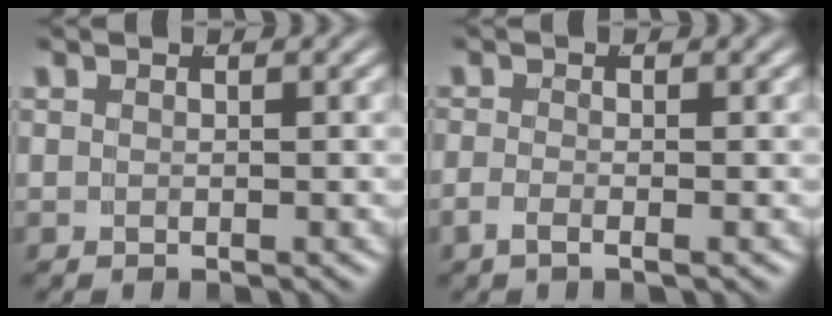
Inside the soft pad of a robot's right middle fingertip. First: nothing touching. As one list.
[{"total": 1.5, "force": [-1.0, 0.1, 1.1], "torque": [-0.028, -0.009, -0.015]}]